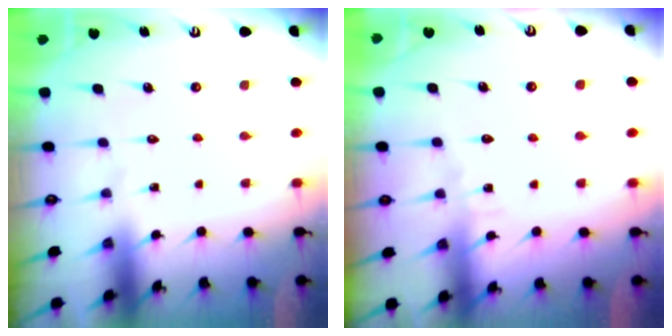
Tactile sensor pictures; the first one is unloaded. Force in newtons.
{"total": 3.9, "press": 3.8, "slide": 0.3}